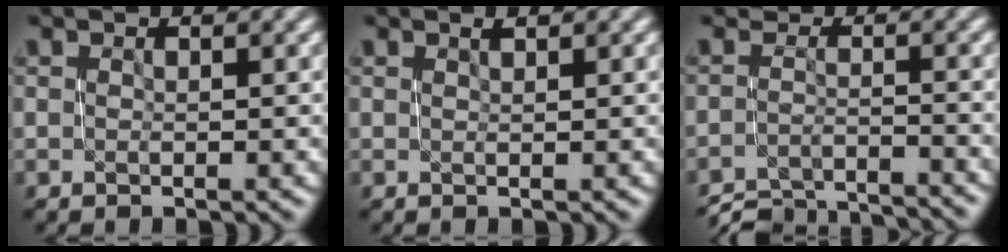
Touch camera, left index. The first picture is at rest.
{"total": 0.6, "force": [0.5, 0.1, 0.4], "torque": [-0.005, 0.003, 0.007]}
{"total": 6.5, "force": [-6.4, 1.0, 0.9], "torque": [-0.006, -0.009, -0.094]}